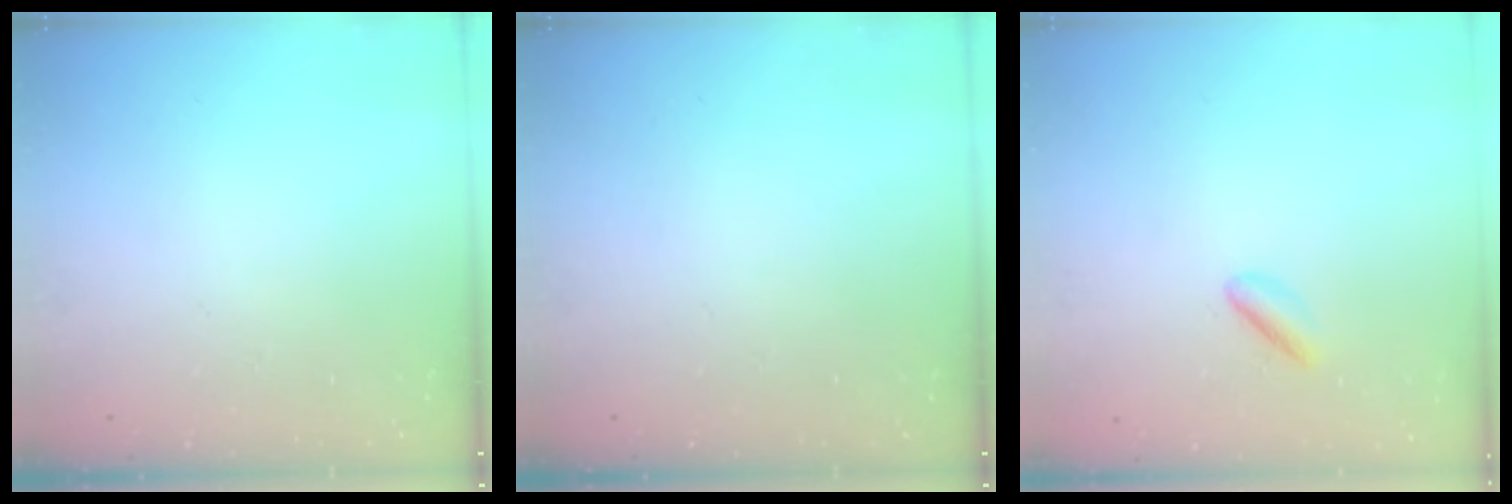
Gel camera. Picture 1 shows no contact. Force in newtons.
{"total": 0.0}
{"total": 2.8, "press": 2.6, "slide": 0.9}